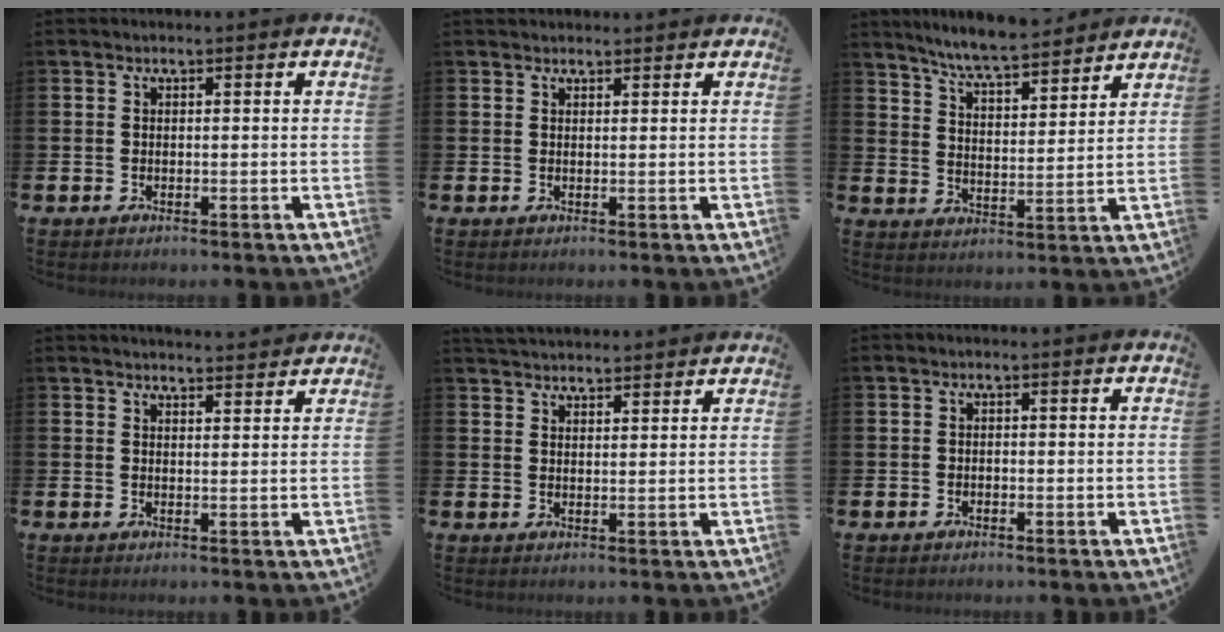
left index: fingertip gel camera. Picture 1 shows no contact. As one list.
[{"total": 1.2, "force": [1.2, 0.4, 0.0], "torque": [0.009, 0.003, 0.019]}, {"total": 7.1, "force": [6.8, 0.2, 1.9], "torque": [-0.056, -0.045, 0.120]}, {"total": 2.8, "force": [2.8, 0.1, -0.1], "torque": [0.005, -0.020, 0.048]}, {"total": 3.4, "force": [3.3, 0.4, 0.1], "torque": [-0.007, -0.013, 0.062]}, {"total": 0.6, "force": [-0.4, 0.5, 0.1], "torque": [-0.007, 0.003, -0.008]}]